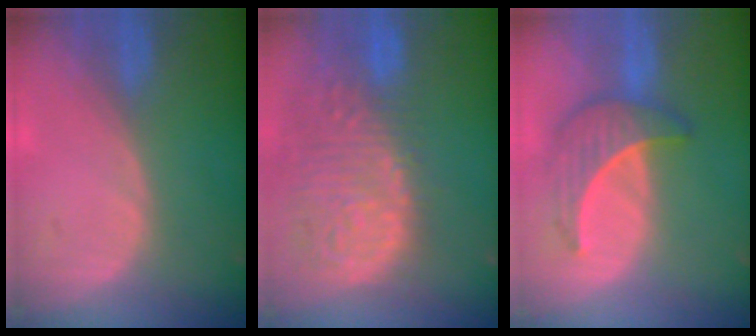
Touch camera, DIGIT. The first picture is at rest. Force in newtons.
{"total": 15.0, "press": 12.4, "slide": 8.4}
{"total": 6.6, "press": 6.5, "slide": 1.0}